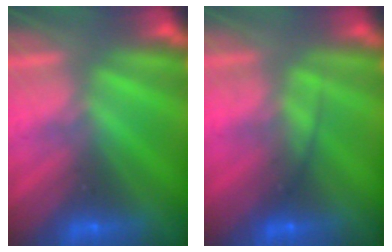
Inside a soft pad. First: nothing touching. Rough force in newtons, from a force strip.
{"total": 2.3}